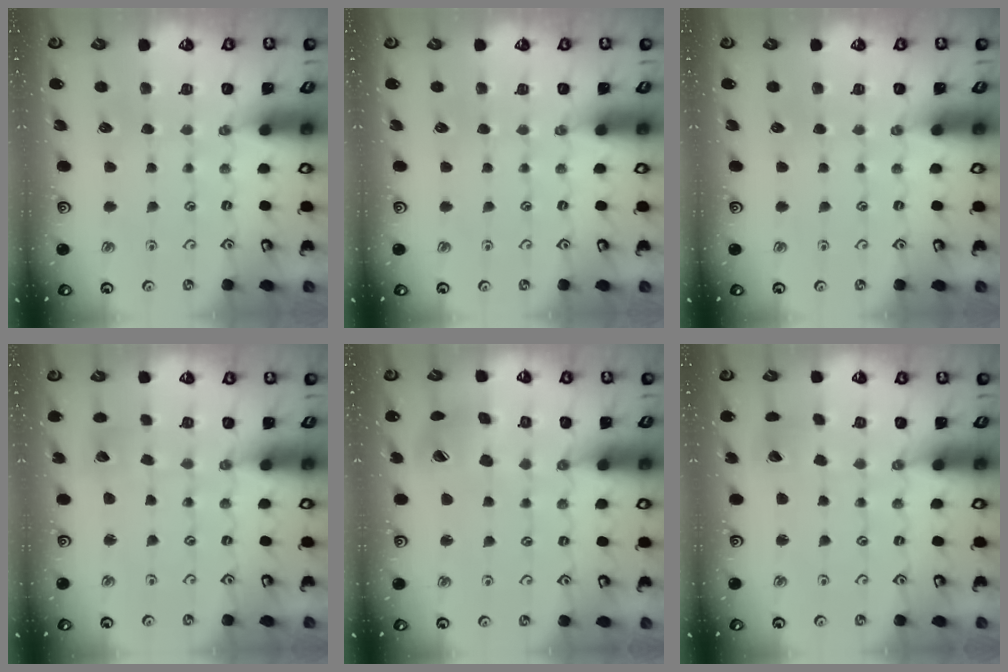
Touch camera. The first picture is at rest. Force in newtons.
{"total": 0.0}
{"total": 0.0}
{"total": 3.1, "press": 3.1, "slide": 0.3}
{"total": 9.2, "press": 9.1, "slide": 1.2}
{"total": 4.0, "press": 3.9, "slide": 0.5}